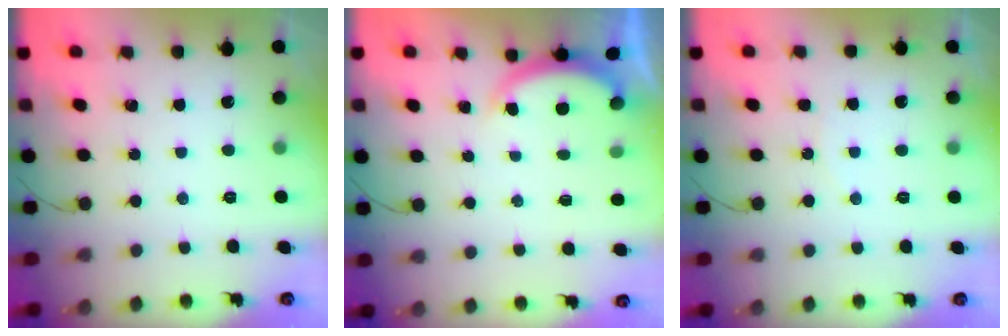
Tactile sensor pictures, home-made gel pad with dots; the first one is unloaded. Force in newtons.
{"total": 2.2, "press": 2.2, "slide": 0.5}
{"total": 3.7, "press": 3.7, "slide": 0.3}